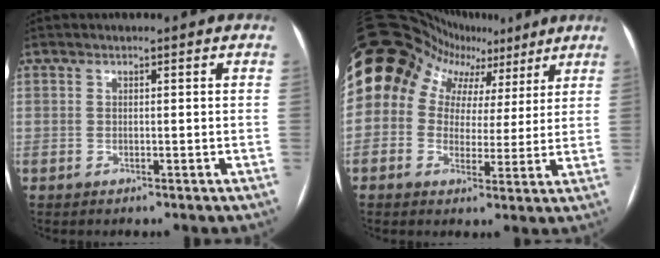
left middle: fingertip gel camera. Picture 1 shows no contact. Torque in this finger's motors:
{"motor_torque": [1.77, -0.37, 1.05, 0.21]}